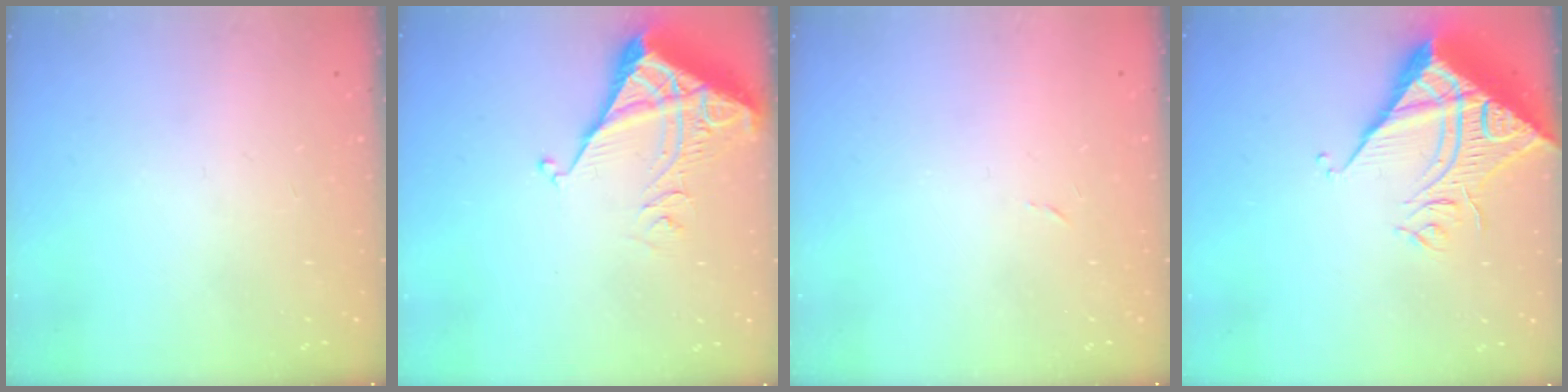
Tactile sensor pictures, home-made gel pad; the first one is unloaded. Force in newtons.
{"total": 5.3, "press": 5.3, "slide": 0.7}
{"total": 2.4, "press": 2.4, "slide": 0.4}
{"total": 12.1, "press": 12.0, "slide": 1.2}